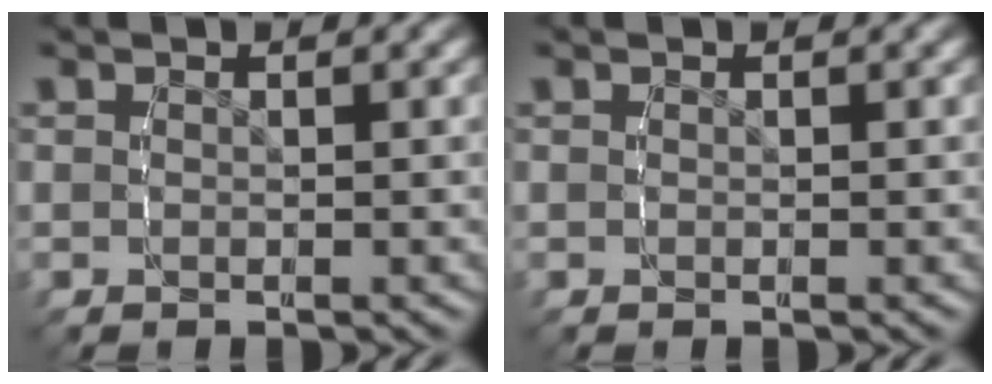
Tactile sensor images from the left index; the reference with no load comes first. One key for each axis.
{"total": 0.0}